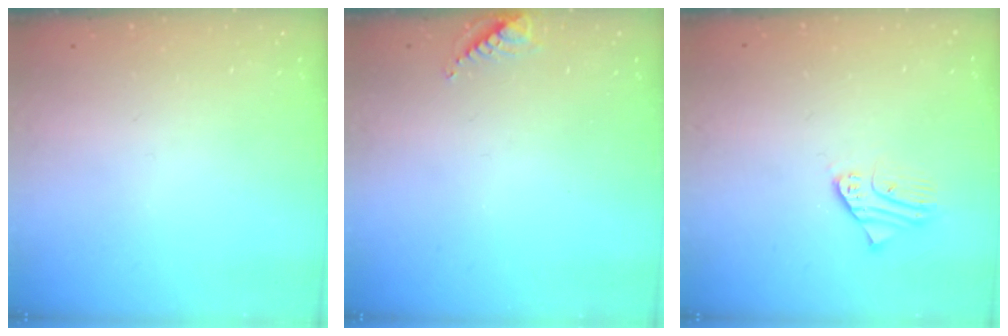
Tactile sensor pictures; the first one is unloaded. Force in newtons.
{"total": 5.7, "press": 5.7, "slide": 0.7}
{"total": 2.2, "press": 2.2, "slide": 0.2}